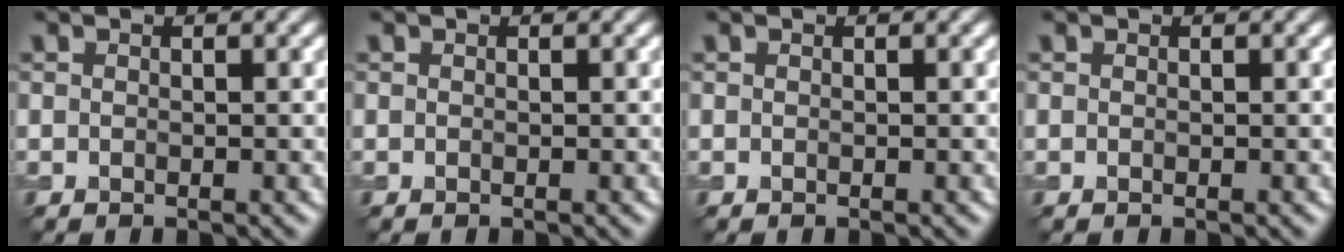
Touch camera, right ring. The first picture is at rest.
{"total": 0.0}
{"total": 0.0}
{"total": 0.0}